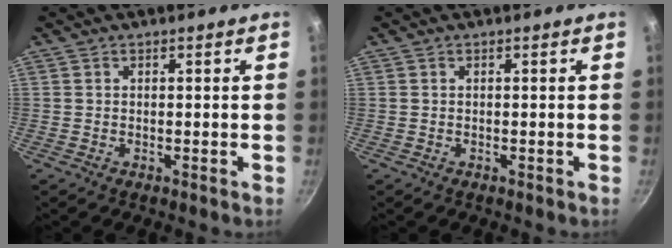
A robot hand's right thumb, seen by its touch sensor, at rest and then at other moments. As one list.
[{"total": 0.0}]